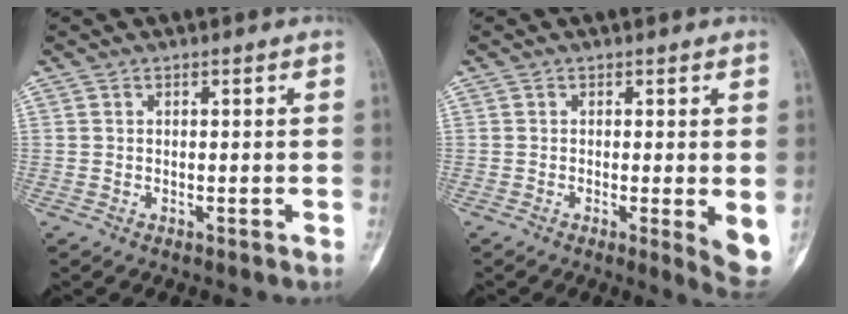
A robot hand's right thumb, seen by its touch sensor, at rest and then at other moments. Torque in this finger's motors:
{"motor_torque": [-0.55, 0.26, 0.07, 0.01, 0.07]}